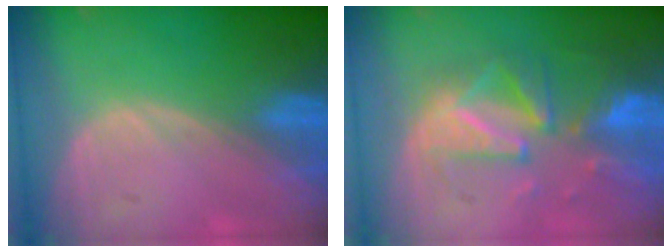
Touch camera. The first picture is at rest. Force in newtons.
{"total": 10.0, "press": 8.7, "slide": 4.8}